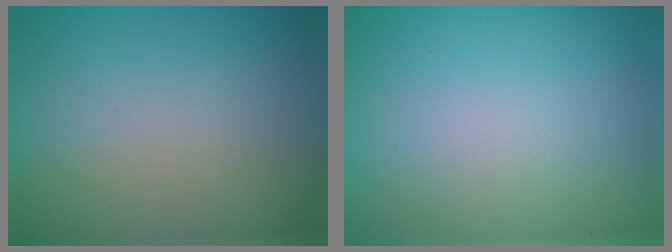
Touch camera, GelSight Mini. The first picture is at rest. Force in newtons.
{"total": 0.0}